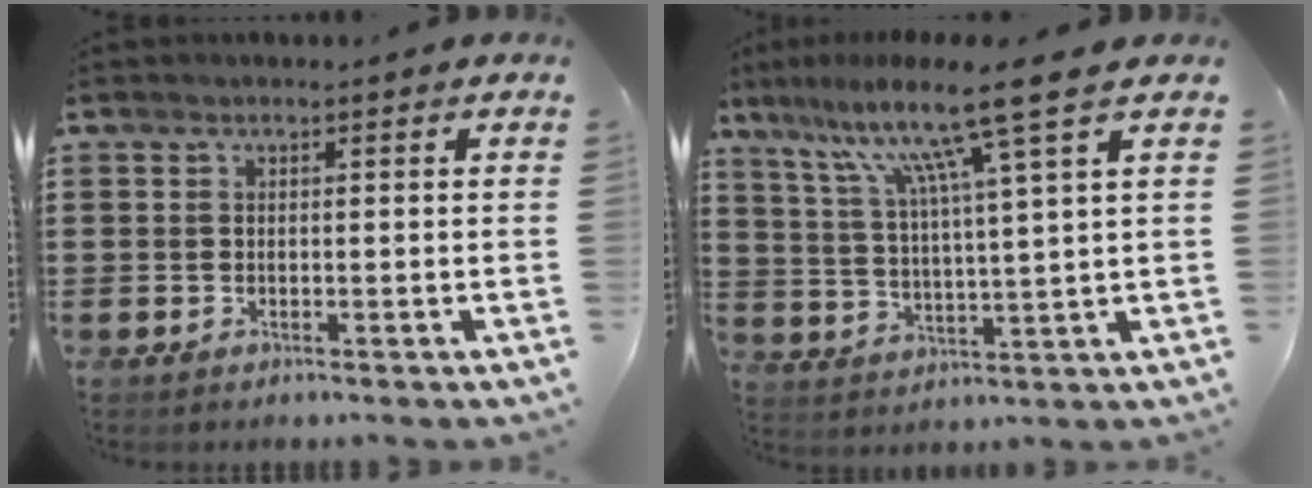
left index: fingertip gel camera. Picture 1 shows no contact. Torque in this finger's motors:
{"motor_torque": [1.08, -1.06, 0.56, 0.21]}